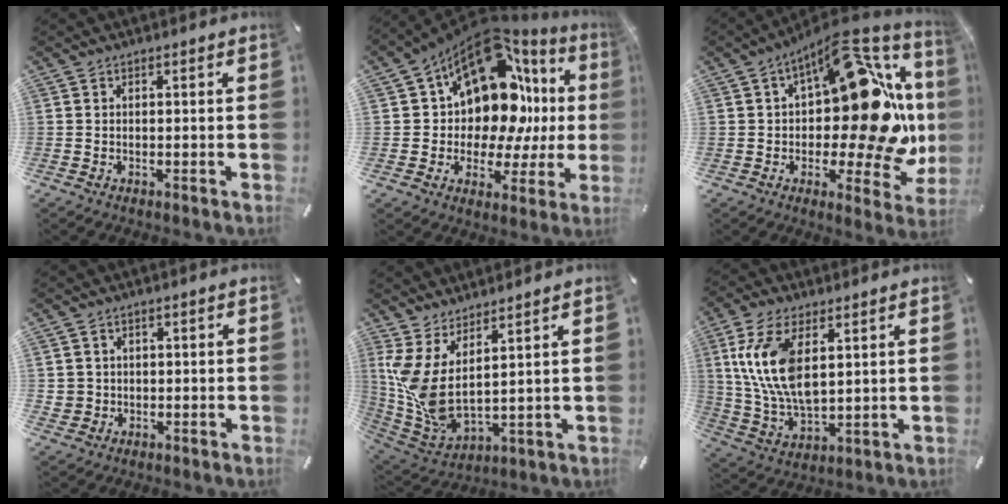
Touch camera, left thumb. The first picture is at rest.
{"total": 18.0, "force": [8.0, 10.9, 11.9], "torque": [-0.182, -0.080, 0.134]}
{"total": 25.9, "force": [3.2, 12.5, 22.4], "torque": [-0.312, -0.044, 0.059]}
{"total": 3.1, "force": [-0.1, 3.1, 0.1], "torque": [-0.007, 0.005, -0.002]}
{"total": 8.2, "force": [3.0, 3.4, 6.8], "torque": [-0.166, -0.055, 0.060]}
{"total": 13.7, "force": [4.4, 6.9, 10.9], "torque": [-0.261, -0.017, 0.075]}